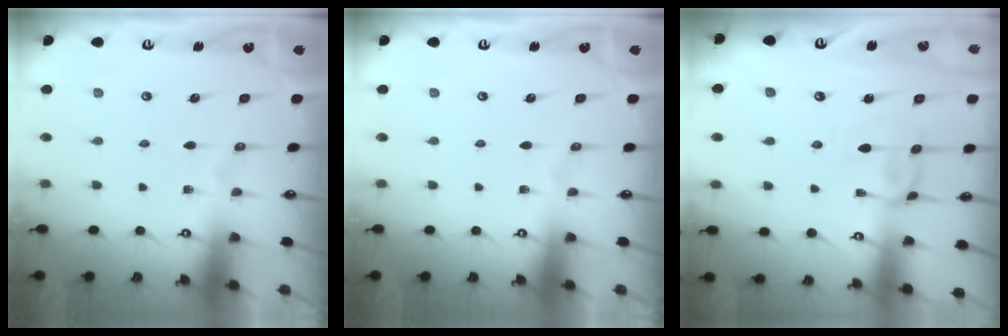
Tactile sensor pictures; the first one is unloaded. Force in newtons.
{"total": 0.0}
{"total": 0.9, "press": 0.6, "slide": 0.6}